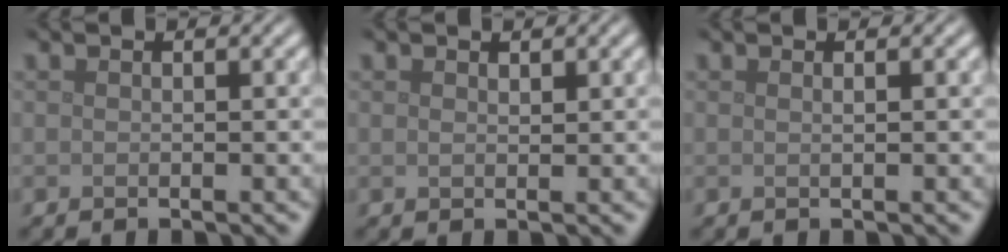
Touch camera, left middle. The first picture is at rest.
{"total": 0.7, "force": [0.5, 0.4, 0.3], "torque": [-0.007, -0.003, 0.010]}
{"total": 0.7, "force": [0.2, 0.3, 0.6], "torque": [-0.002, 0.001, -0.002]}